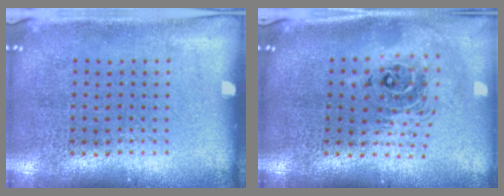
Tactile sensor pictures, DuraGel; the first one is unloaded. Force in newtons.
{"total": 2.1, "press": 1.7, "slide": 1.4}